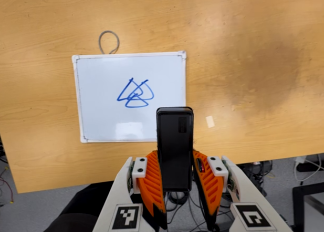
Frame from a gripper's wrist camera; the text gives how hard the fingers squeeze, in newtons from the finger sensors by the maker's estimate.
{"total": 6.0, "left": 4.4, "right": 7.6}